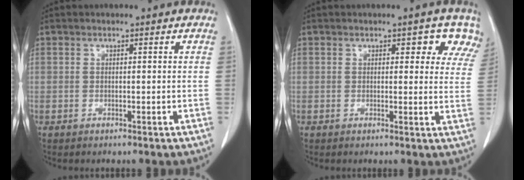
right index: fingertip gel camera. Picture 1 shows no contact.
{"total": 4.6, "force": [3.2, 2.3, 2.3], "torque": [-0.006, -0.002, 0.021]}